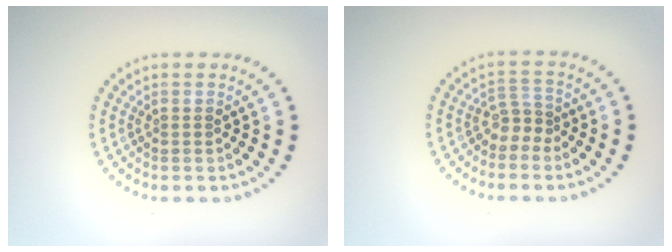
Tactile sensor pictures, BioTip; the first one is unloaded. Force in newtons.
{"total": 2.0, "press": 1.3, "slide": 1.5}